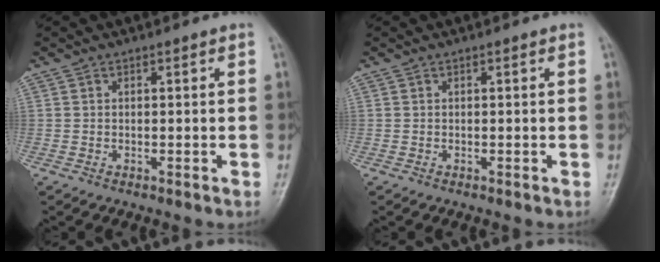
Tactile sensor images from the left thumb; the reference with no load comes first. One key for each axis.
{"total": 0.0}